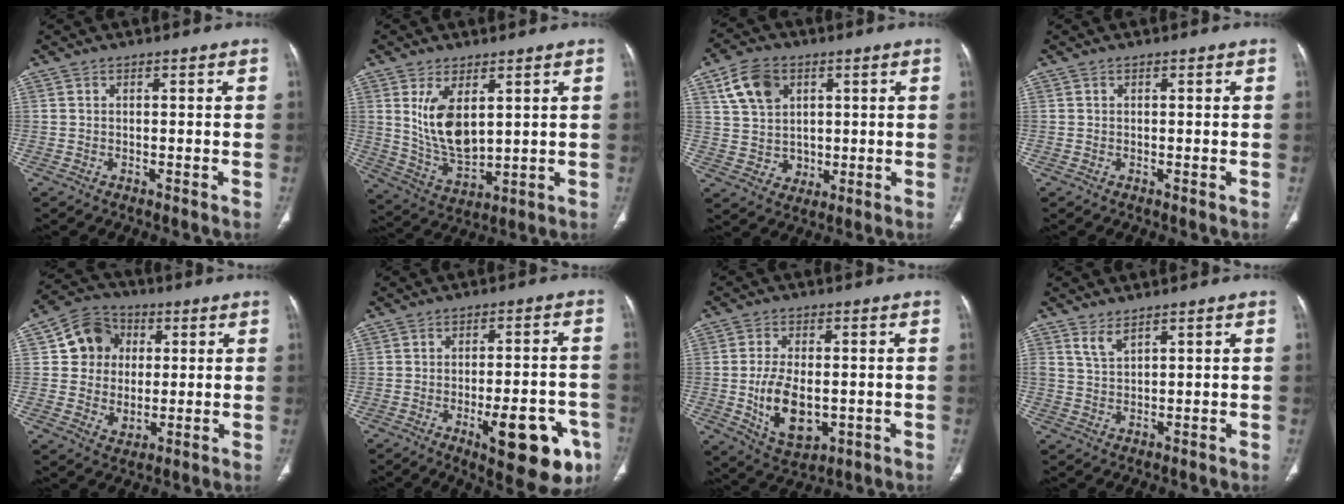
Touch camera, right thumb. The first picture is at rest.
{"total": 10.3, "force": [3.1, 5.2, 8.3], "torque": [-0.144, -0.027, 0.075]}
{"total": 10.5, "force": [3.9, 8.3, 5.1], "torque": [-0.069, -0.008, 0.082]}
{"total": 0.0}
{"total": 11.3, "force": [2.3, 10.1, 4.6], "torque": [-0.033, -0.002, 0.037]}
{"total": 15.9, "force": [-6.5, 5.6, 13.4], "torque": [-0.131, 0.024, -0.073]}
{"total": 11.1, "force": [-1.5, 6.4, 8.9], "torque": [-0.147, -0.009, -0.011]}
{"total": 2.7, "force": [2.1, 0.8, 1.5], "torque": [-0.031, -0.015, 0.050]}